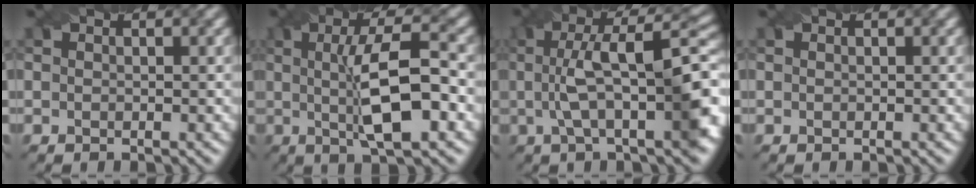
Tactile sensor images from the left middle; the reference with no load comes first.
{"total": 8.2, "force": [-0.1, 2.0, 8.0], "torque": [-0.126, 0.007, -0.003]}
{"total": 10.6, "force": [0.6, 3.1, 10.1], "torque": [-0.151, 0.014, 0.009]}
{"total": 0.0}